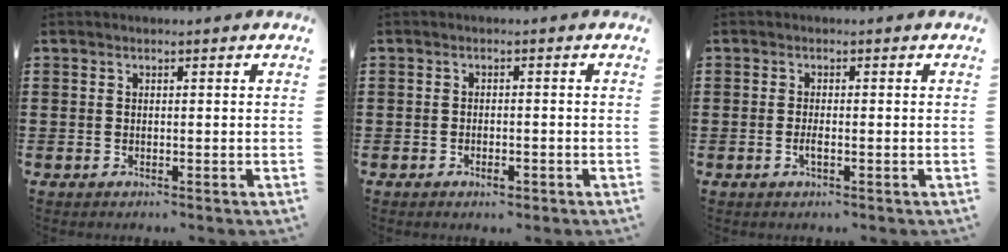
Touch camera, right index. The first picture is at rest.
{"total": 1.6, "force": [-1.1, 0.7, 1.0], "torque": [-0.021, -0.001, -0.020]}
{"total": 1.3, "force": [-0.4, 0.2, 1.2], "torque": [-0.022, -0.002, -0.005]}